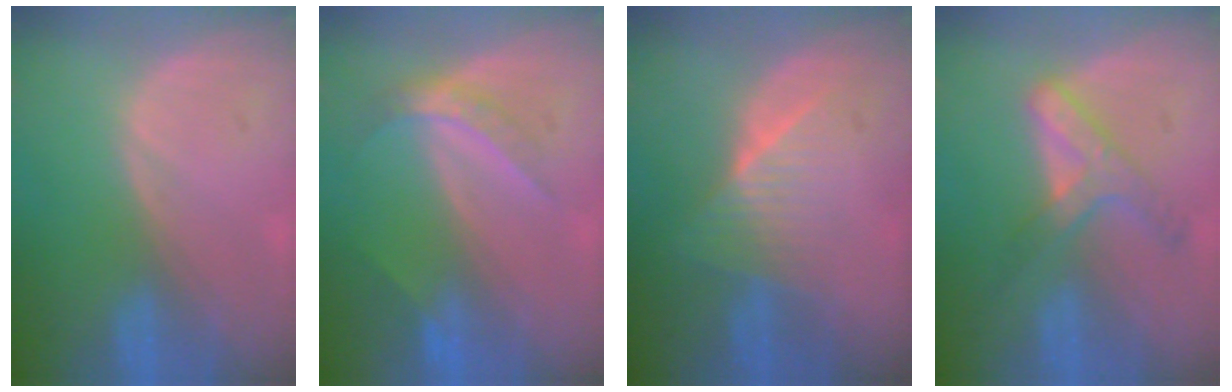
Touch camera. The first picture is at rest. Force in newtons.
{"total": 4.6, "press": 4.1, "slide": 2.2}
{"total": 6.3, "press": 5.5, "slide": 3.0}
{"total": 6.2, "press": 5.6, "slide": 2.7}